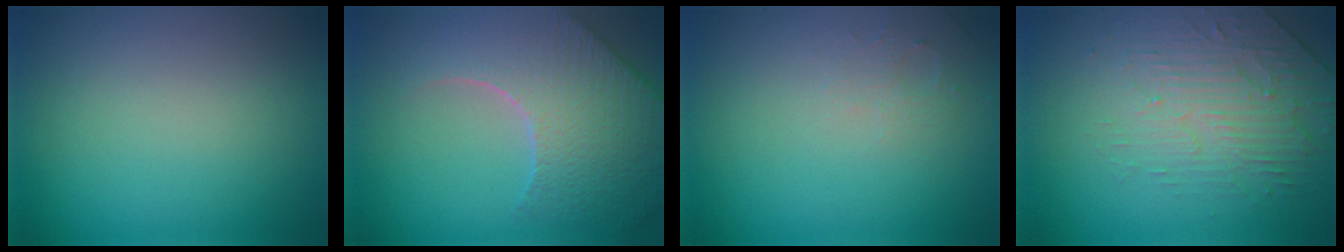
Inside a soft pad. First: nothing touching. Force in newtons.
{"total": 8.8, "press": 6.3, "slide": 6.2}
{"total": 1.6, "press": 1.5, "slide": 0.4}
{"total": 4.5, "press": 3.3, "slide": 3.1}